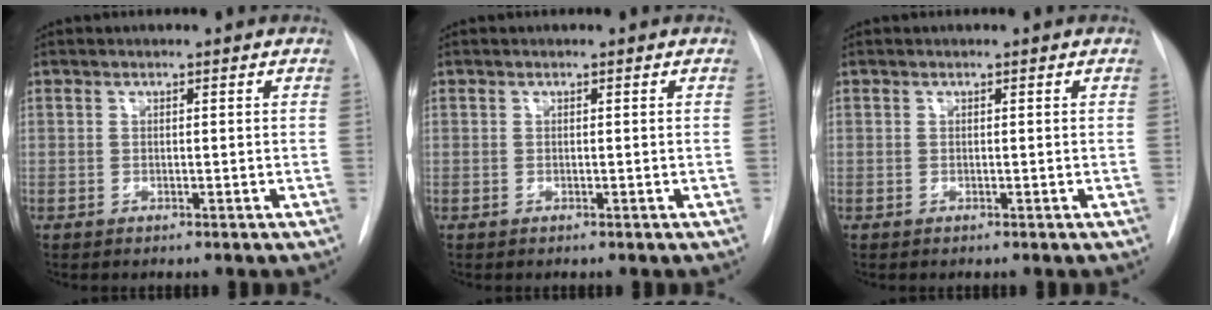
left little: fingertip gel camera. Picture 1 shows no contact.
{"total": 0.0}
{"total": 0.0}